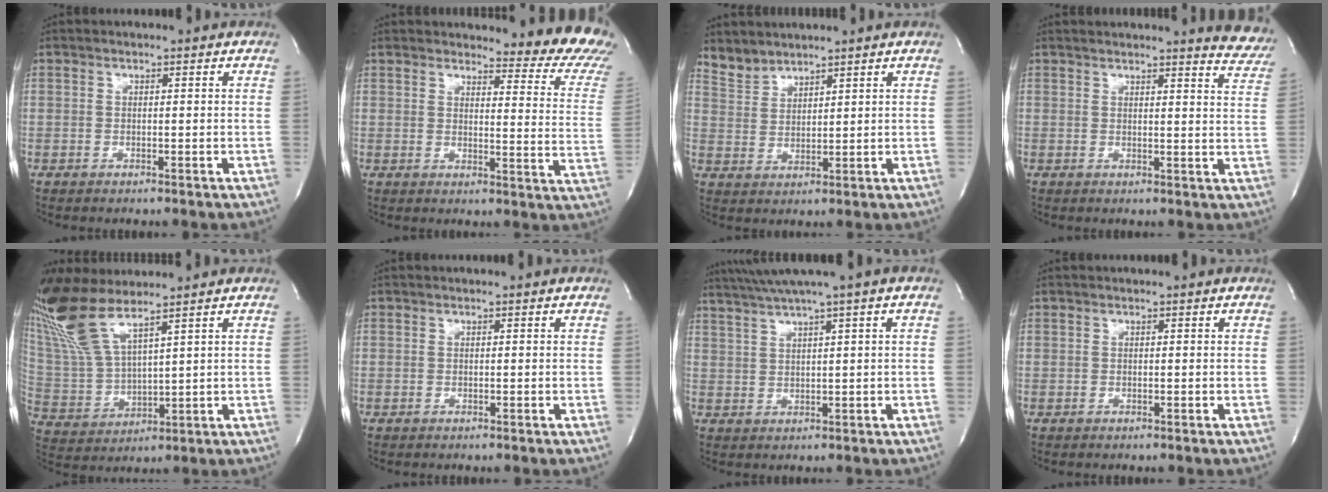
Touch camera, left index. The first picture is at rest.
{"total": 14.5, "force": [13.8, 1.7, 4.0], "torque": [-0.024, -0.098, 0.131]}
{"total": 4.2, "force": [4.0, 1.1, 0.0], "torque": [-0.005, 0.011, 0.089]}
{"total": 10.1, "force": [9.8, 1.0, 2.6], "torque": [-0.009, -0.041, 0.085]}
{"total": 12.9, "force": [9.6, 2.8, 8.2], "torque": [-0.194, 0.001, 0.200]}
{"total": 0.0}
{"total": 5.6, "force": [4.0, -1.4, 3.6], "torque": [-0.077, 0.016, 0.079]}
{"total": 0.0}